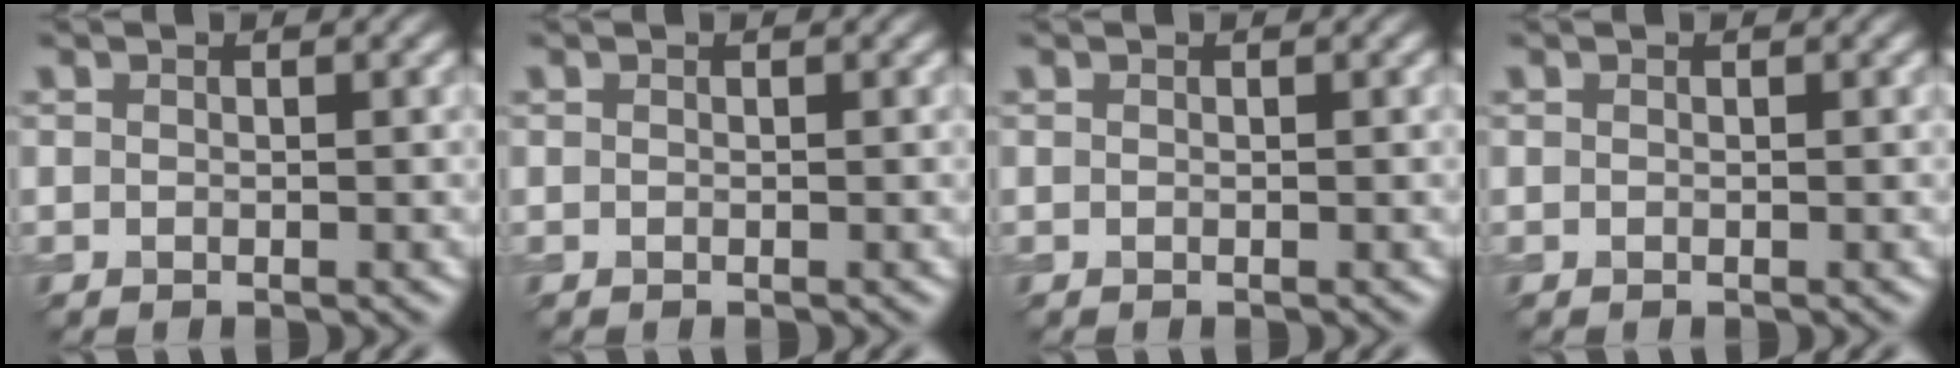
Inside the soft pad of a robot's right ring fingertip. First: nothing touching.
{"total": 0.0}
{"total": 0.0}
{"total": 0.0}